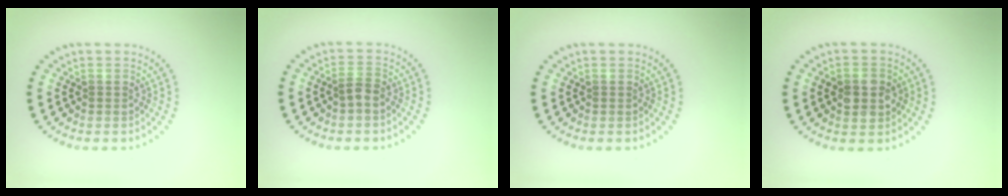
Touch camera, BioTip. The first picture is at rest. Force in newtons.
{"total": 1.5, "press": 1.3, "slide": 0.6}
{"total": 0.0}
{"total": 2.8, "press": 2.8, "slide": 0.2}